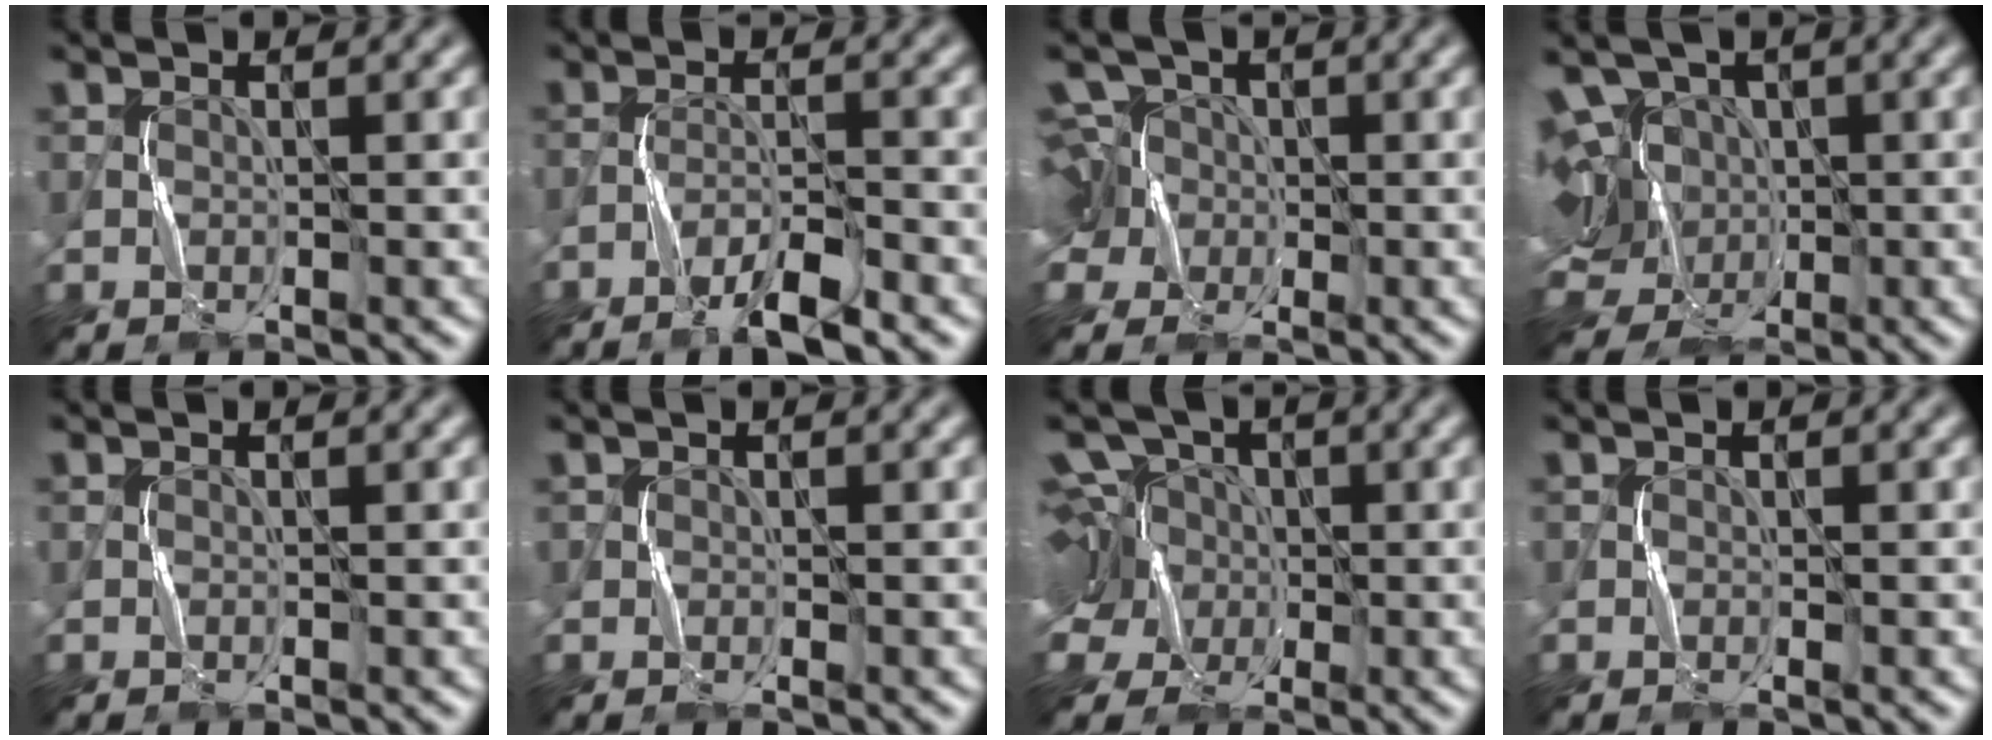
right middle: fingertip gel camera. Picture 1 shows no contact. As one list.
[{"total": 4.0, "force": [-2.8, 0.4, 2.9], "torque": [-0.056, 0.004, -0.055]}, {"total": 8.4, "force": [0.2, 7.2, 4.4], "torque": [-0.080, 0.045, -0.047]}, {"total": 11.4, "force": [1.2, 8.5, 7.5], "torque": [-0.131, 0.025, -0.015]}, {"total": 0.0}, {"total": 0.8, "force": [0.1, 0.6, 0.5], "torque": [-0.006, 0.000, 0.003]}, {"total": 11.3, "force": [1.9, 8.8, 6.8], "torque": [-0.102, 0.052, -0.037]}, {"total": 0.0}]